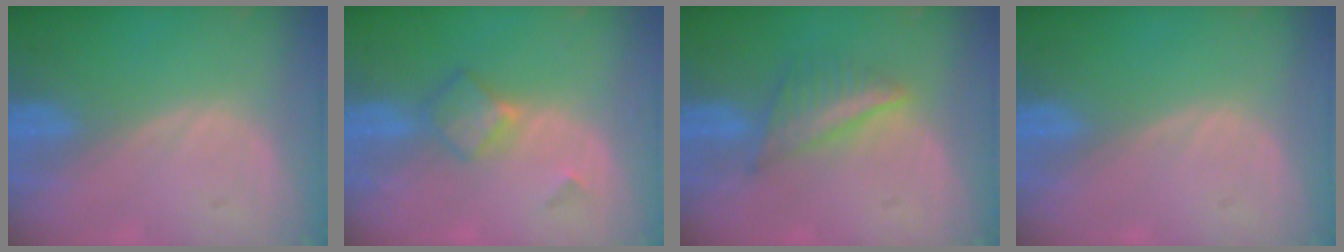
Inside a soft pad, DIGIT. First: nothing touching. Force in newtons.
{"total": 4.9, "press": 4.3, "slide": 2.3}
{"total": 5.6, "press": 5.5, "slide": 1.1}
{"total": 0.0}